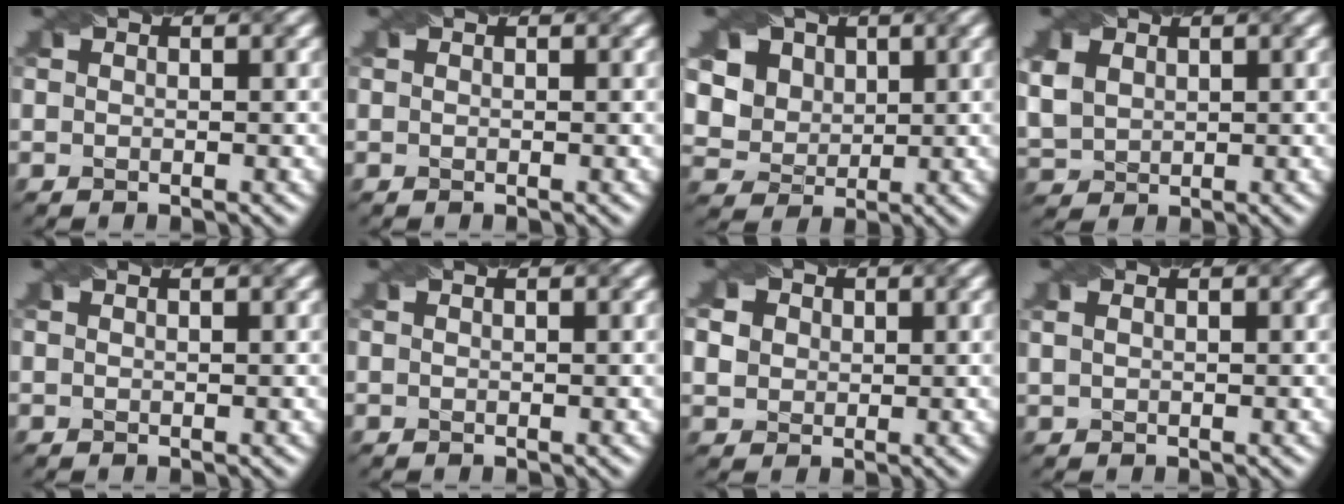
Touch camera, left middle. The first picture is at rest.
{"total": 0.0}
{"total": 7.6, "force": [3.0, 6.1, 3.4], "torque": [-0.074, 0.013, 0.045]}
{"total": 3.8, "force": [1.4, 2.8, 2.0], "torque": [-0.065, 0.007, 0.032]}
{"total": 1.6, "force": [0.9, 0.7, 1.0], "torque": [-0.004, -0.001, -0.004]}
{"total": 1.0, "force": [0.6, 0.4, 0.7], "torque": [-0.006, -0.003, 0.001]}
{"total": 5.3, "force": [2.2, 4.2, 2.4], "torque": [-0.059, 0.021, 0.025]}
{"total": 1.7, "force": [1.0, 0.8, 1.0], "torque": [-0.017, 0.001, 0.010]}